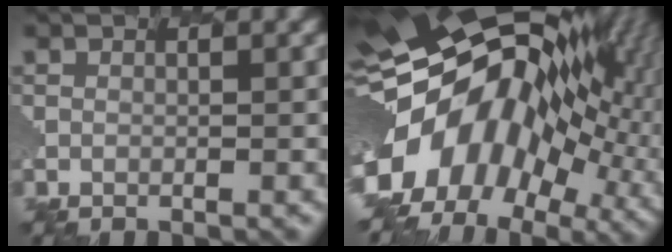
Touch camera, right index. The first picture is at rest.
{"total": 17.6, "force": [-1.4, 11.6, 13.1], "torque": [-0.254, -0.030, -0.029]}